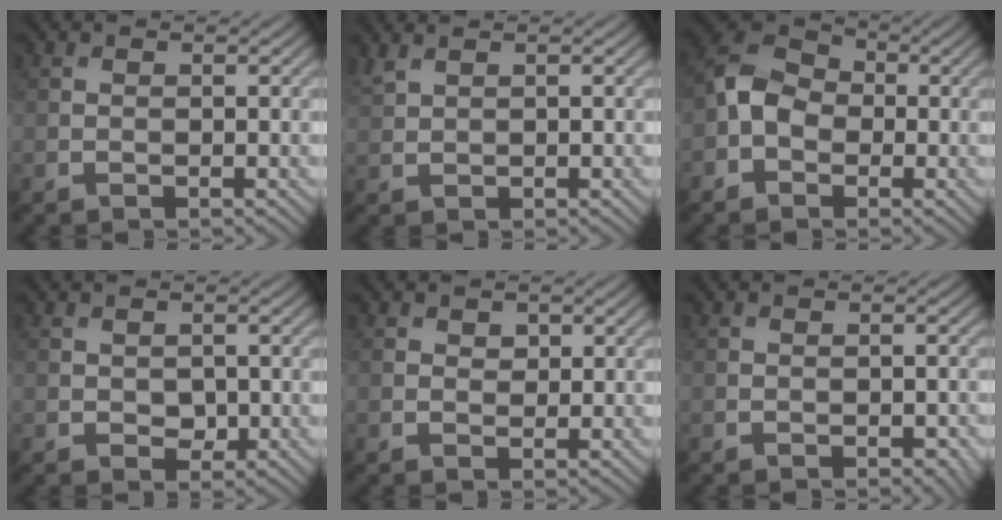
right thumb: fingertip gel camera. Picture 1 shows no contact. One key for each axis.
{"total": 1.6, "fx": 1.4, "fy": 0.3, "fz": 0.6, "tx": -0.023, "ty": 0.008, "tz": 0.037}
{"total": 5.8, "fx": -1.2, "fy": 4.5, "fz": 3.5, "tx": -0.078, "ty": 0.011, "tz": -0.038}
{"total": 1.9, "fx": -0.2, "fy": 1.4, "fz": 1.2, "tx": -0.024, "ty": -0.007, "tz": -0.001}
{"total": 1.1, "fx": 0.6, "fy": 0.8, "fz": 0.4, "tx": -0.007, "ty": -0.003, "tz": 0.010}
{"total": 1.7, "fx": -0.9, "fy": 0.8, "fz": 1.2, "tx": -0.016, "ty": -0.002, "tz": -0.010}